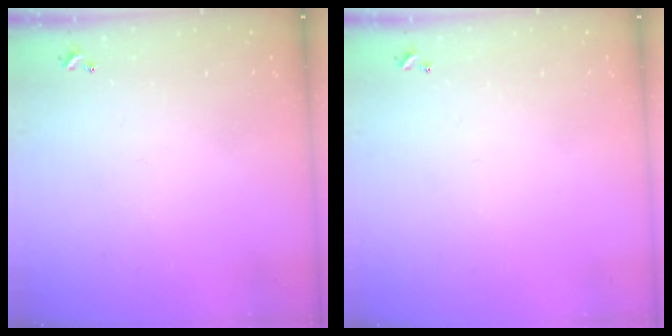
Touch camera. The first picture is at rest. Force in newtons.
{"total": 0.0}